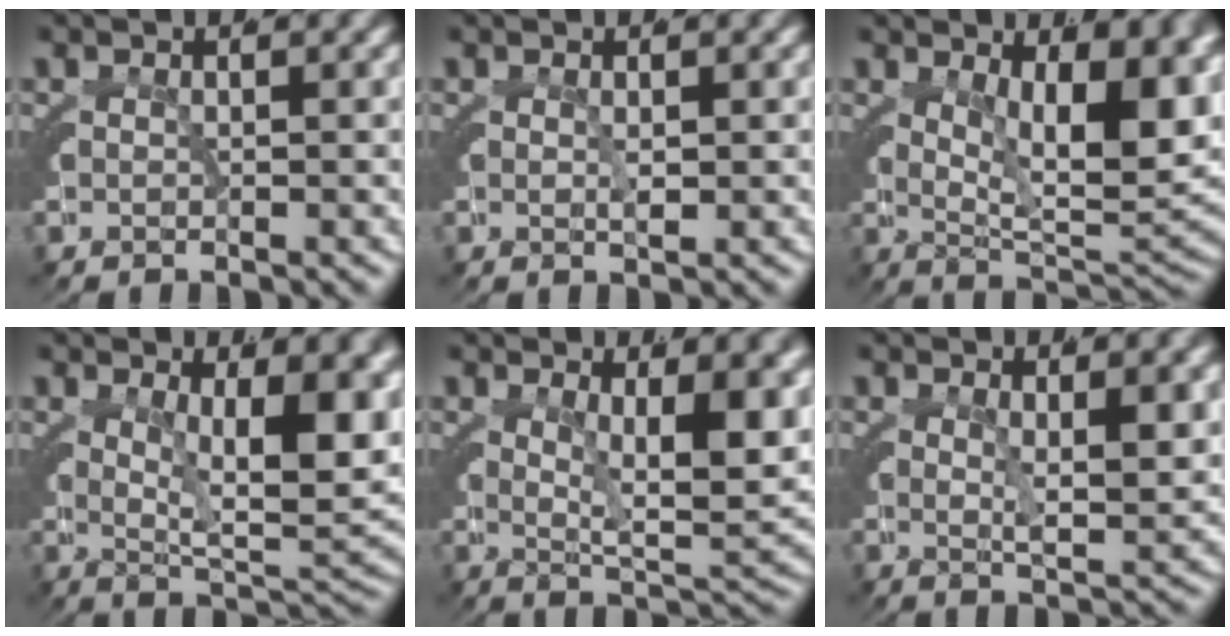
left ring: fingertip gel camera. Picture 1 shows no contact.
{"total": 0.8, "force": [0.1, 0.0, 0.8], "torque": [-0.018, -0.012, 0.006]}
{"total": 10.7, "force": [2.6, 4.1, 9.5], "torque": [-0.107, -0.006, 0.042]}
{"total": 9.3, "force": [2.1, 2.9, 8.5], "torque": [-0.098, -0.009, 0.035]}
{"total": 7.4, "force": [2.2, 1.8, 6.8], "torque": [-0.084, -0.014, 0.038]}
{"total": 2.9, "force": [1.3, -0.3, 2.6], "torque": [-0.036, -0.018, 0.029]}